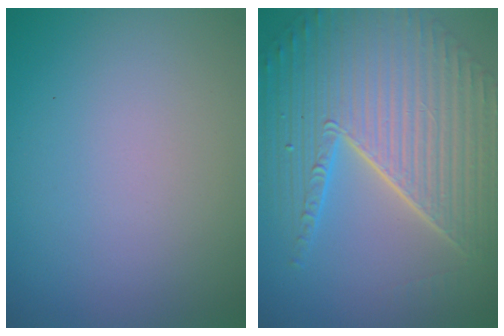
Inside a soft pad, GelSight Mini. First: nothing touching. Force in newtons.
{"total": 10.9, "press": 7.1, "slide": 8.3}